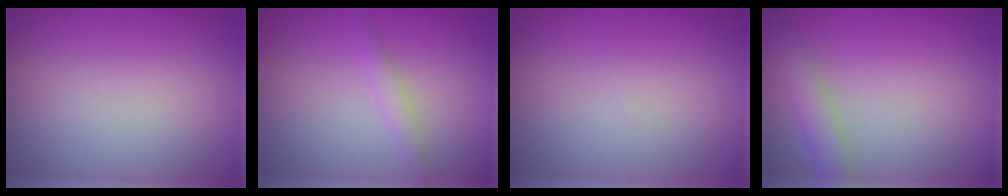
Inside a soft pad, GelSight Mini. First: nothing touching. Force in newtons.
{"total": 1.2, "press": 1.2, "slide": 0.1}
{"total": 0.0}
{"total": 3.0, "press": 3.0, "slide": 0.1}